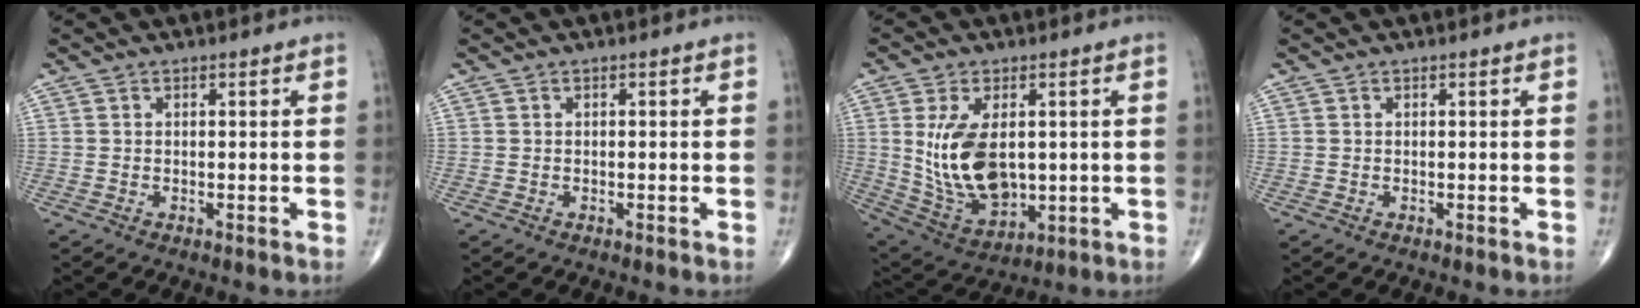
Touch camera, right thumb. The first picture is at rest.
{"total": 0.0}
{"total": 14.6, "force": [1.2, 8.5, 11.8], "torque": [-0.202, -0.015, 0.042]}
{"total": 0.0}